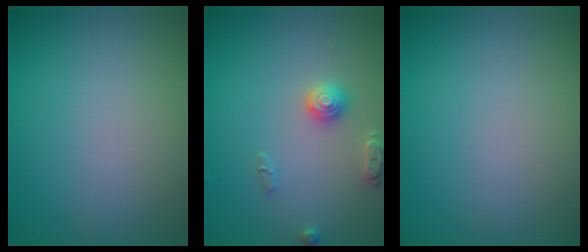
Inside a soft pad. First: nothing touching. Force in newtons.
{"total": 2.5, "press": 2.5, "slide": 0.4}
{"total": 0.0}